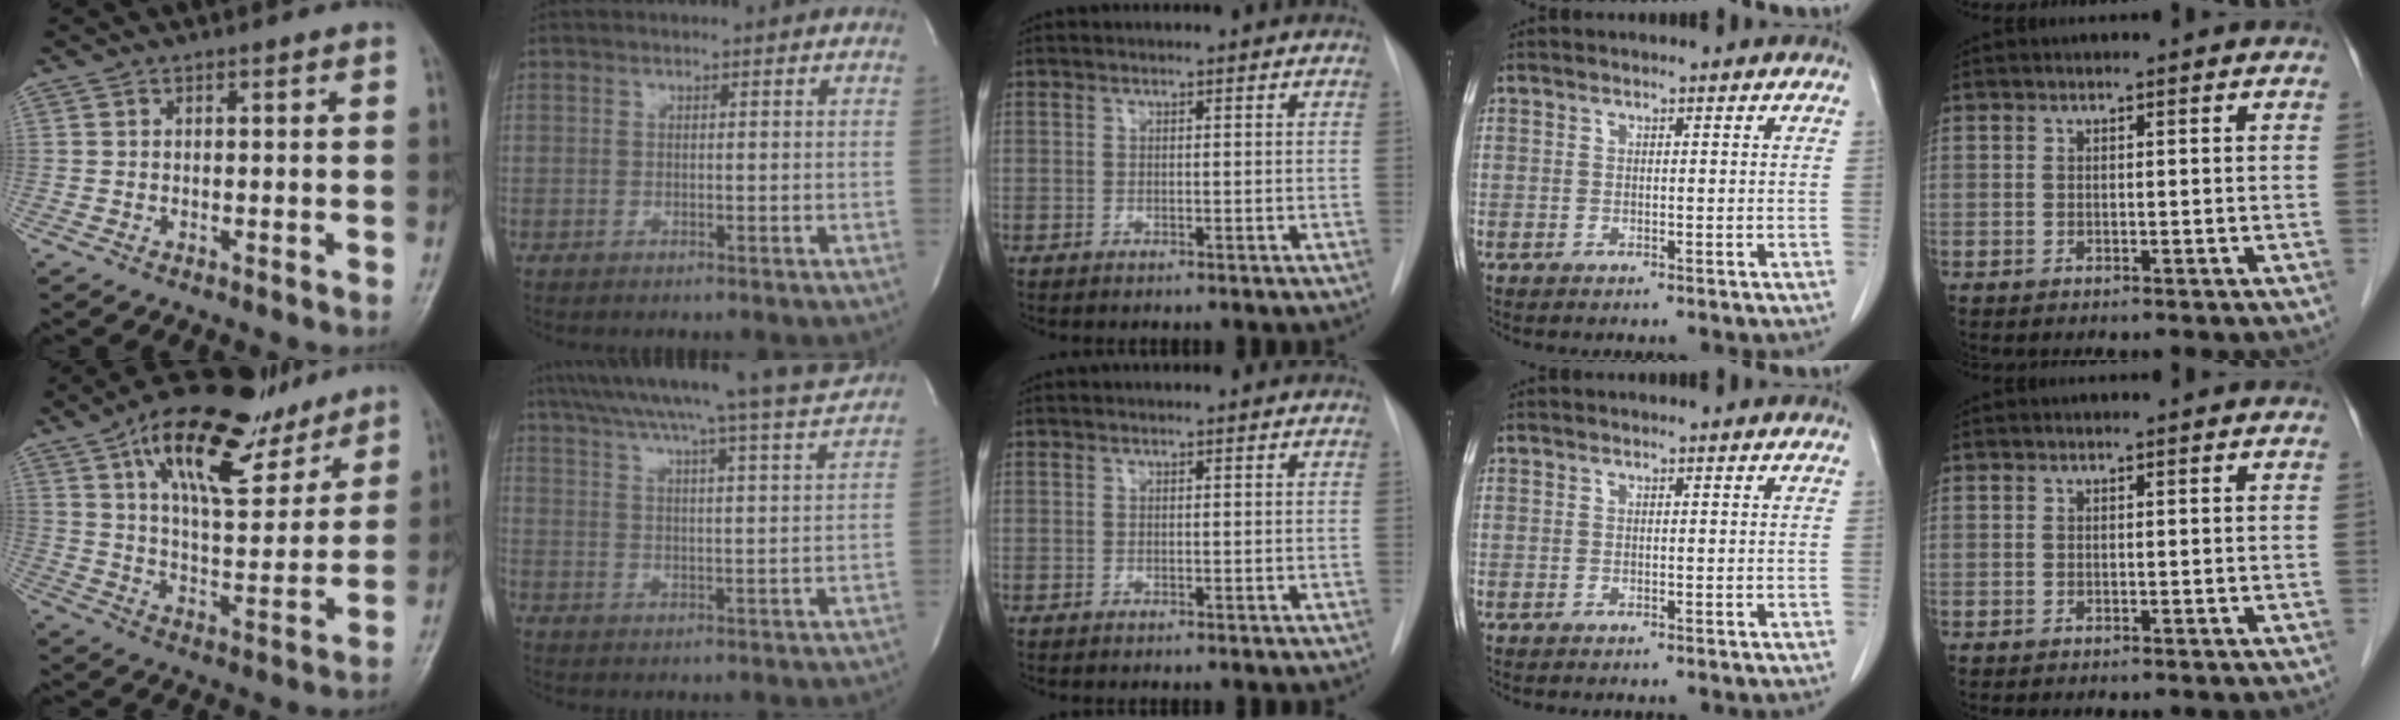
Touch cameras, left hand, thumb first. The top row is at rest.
{"thumb": {"total": 20.6, "force": [12.8, 8.6, 13.6], "torque": [-0.179, -0.045, 0.213]}, "index": {"total": 19.6, "force": [17.7, -1.6, 8.3], "torque": [-0.143, -0.032, 0.245]}}